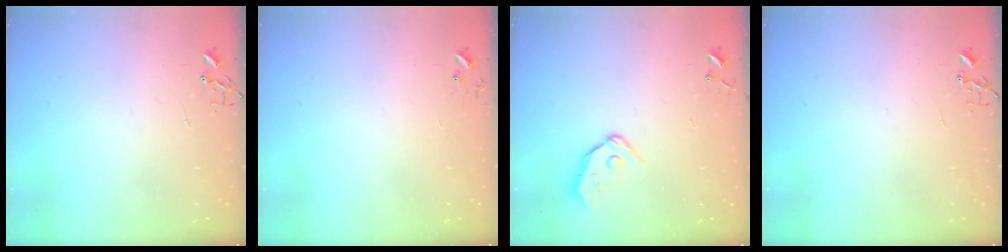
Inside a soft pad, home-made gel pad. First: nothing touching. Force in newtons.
{"total": 4.7, "press": 4.7, "slide": 0.4}
{"total": 8.7, "press": 8.7, "slide": 1.0}
{"total": 0.0}